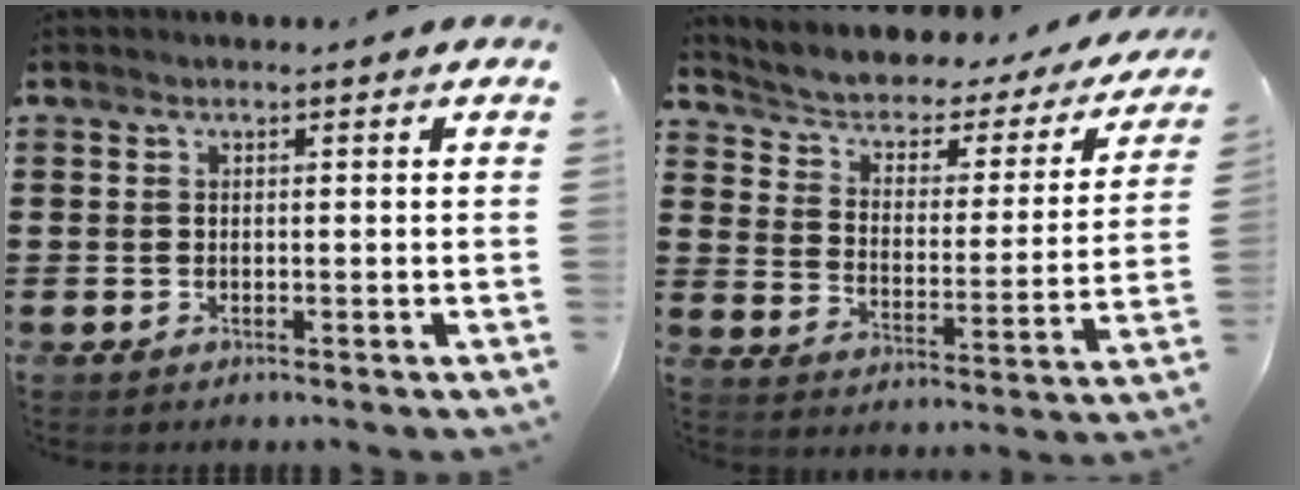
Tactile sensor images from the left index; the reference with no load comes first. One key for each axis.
{"total": 2.8, "fx": 1.3, "fy": 1.9, "fz": 1.4, "tx": -0.043, "ty": -0.016, "tz": 0.010}